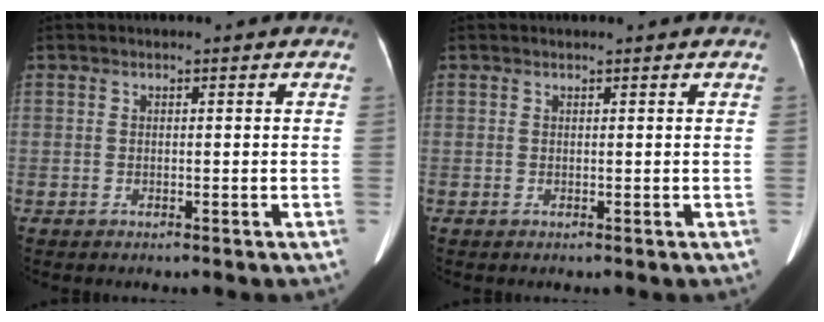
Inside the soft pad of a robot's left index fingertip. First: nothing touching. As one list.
[{"total": 0.7, "force": [0.7, 0.0, 0.2], "torque": [-0.005, 0.007, 0.011]}]